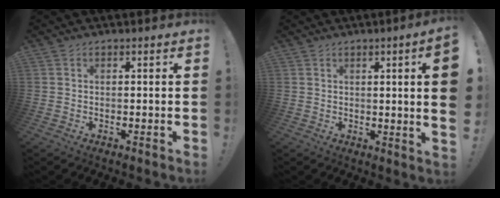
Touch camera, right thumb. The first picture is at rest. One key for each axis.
{"total": 6.1, "fx": 1.0, "fy": -0.6, "fz": 5.9, "tx": -0.079, "ty": -0.013, "tz": 0.012}